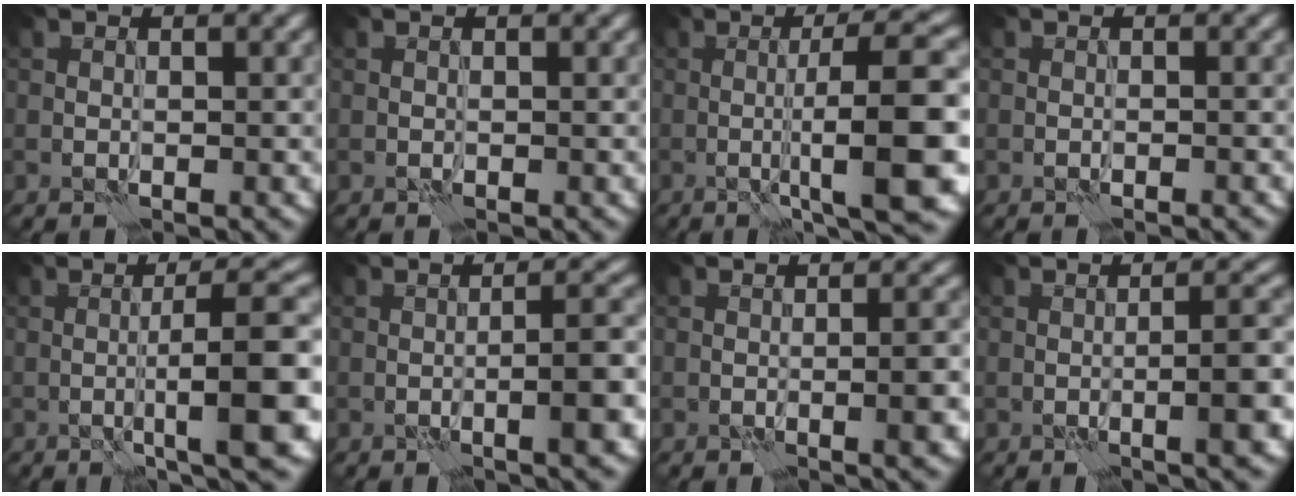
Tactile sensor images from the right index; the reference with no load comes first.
{"total": 0.0}
{"total": 10.6, "force": [-1.4, 2.0, 10.4], "torque": [-0.123, 0.008, -0.021]}
{"total": 0.5, "force": [-0.5, 0.1, 0.2], "torque": [0.001, -0.001, -0.013]}
{"total": 9.2, "force": [-1.2, 1.6, 8.9], "torque": [-0.110, 0.015, -0.021]}
{"total": 5.0, "force": [-1.3, 1.0, 4.7], "torque": [-0.060, 0.011, -0.023]}
{"total": 4.1, "force": [-0.8, 1.3, 3.8], "torque": [-0.043, 0.002, -0.010]}
{"total": 5.0, "force": [-1.0, 1.1, 4.7], "torque": [-0.058, 0.010, -0.018]}